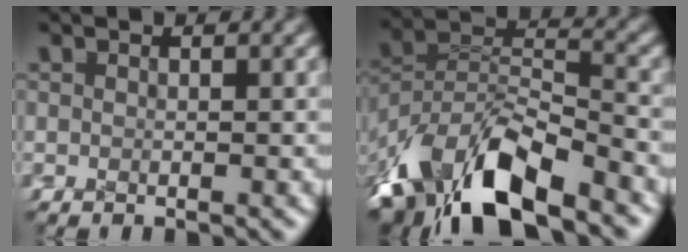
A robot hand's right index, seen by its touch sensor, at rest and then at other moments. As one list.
[{"total": 10.5, "force": [-6.6, 5.5, 6.2], "torque": [-0.106, -0.028, -0.102]}]